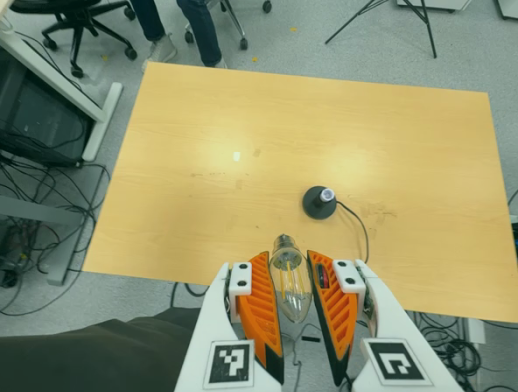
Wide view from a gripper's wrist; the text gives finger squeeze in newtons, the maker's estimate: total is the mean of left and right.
{"total": 15.5, "left": 17.3, "right": 13.6}